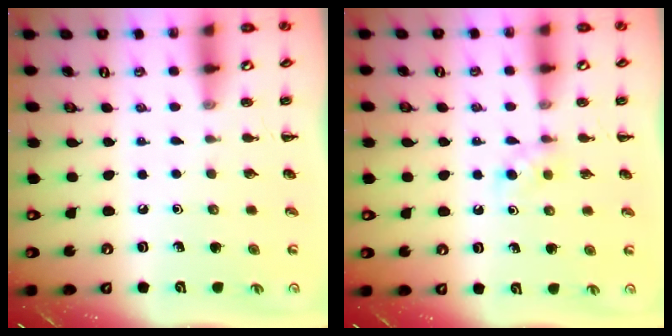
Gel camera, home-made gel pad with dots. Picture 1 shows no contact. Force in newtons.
{"total": 3.0, "press": 2.7, "slide": 1.2}